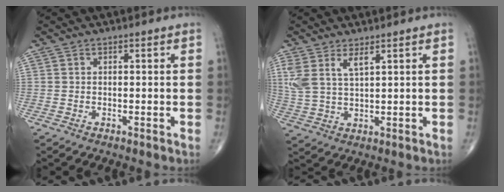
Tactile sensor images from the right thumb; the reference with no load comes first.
{"total": 5.9, "force": [3.1, 2.1, 4.6], "torque": [-0.107, -0.010, 0.072]}